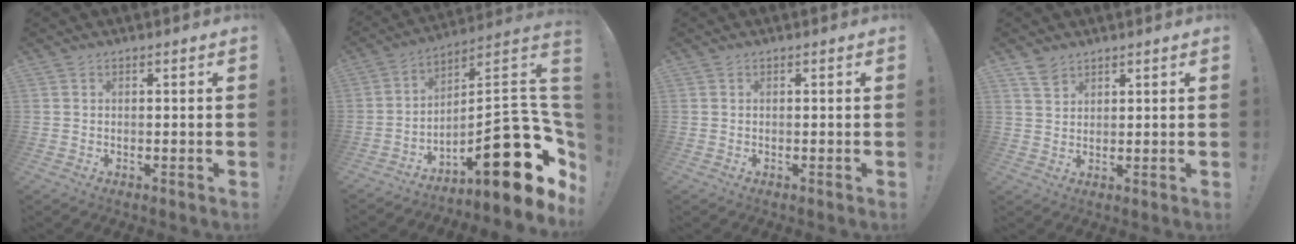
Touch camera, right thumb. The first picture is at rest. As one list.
[{"total": 24.1, "force": [-9.0, 8.0, 20.9], "torque": [-0.286, 0.037, -0.137]}, {"total": 0.0}, {"total": 4.2, "force": [3.3, 2.1, 1.5], "torque": [-0.029, -0.015, 0.064]}]